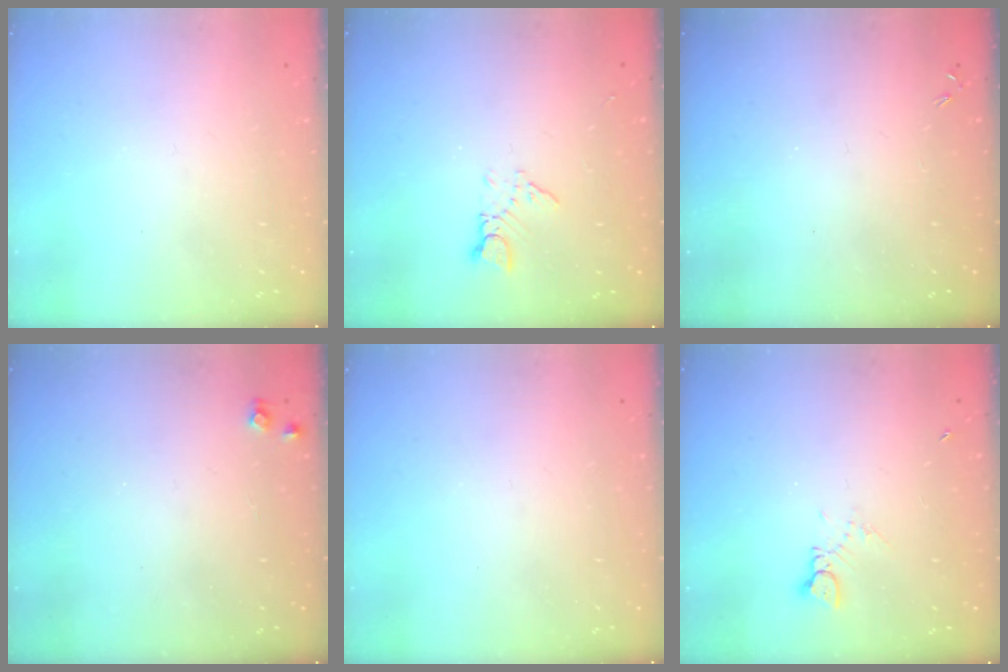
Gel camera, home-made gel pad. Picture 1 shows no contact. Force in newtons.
{"total": 5.2, "press": 5.2, "slide": 0.6}
{"total": 0.0}
{"total": 4.7, "press": 4.7, "slide": 0.7}
{"total": 0.0}
{"total": 2.0, "press": 2.0, "slide": 0.1}